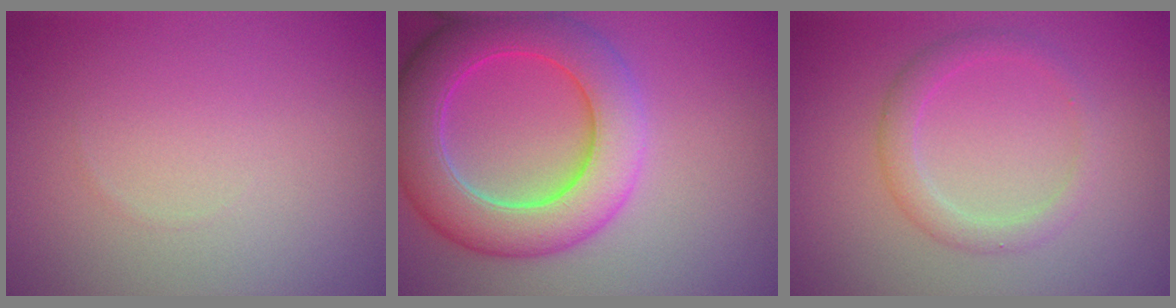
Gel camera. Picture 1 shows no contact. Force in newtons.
{"total": 8.4, "press": 8.4, "slide": 0.3}
{"total": 2.2, "press": 2.2, "slide": 0.0}